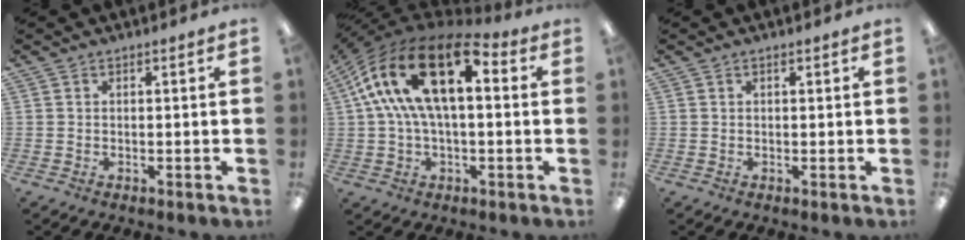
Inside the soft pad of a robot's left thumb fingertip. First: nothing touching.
{"total": 21.6, "force": [7.8, 10.4, 17.3], "torque": [-0.338, -0.028, 0.127]}
{"total": 0.6, "force": [0.5, 0.3, 0.2], "torque": [0.002, 0.000, 0.007]}